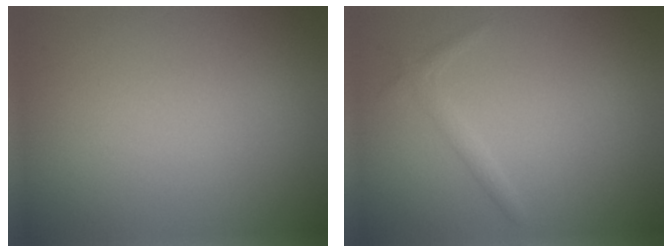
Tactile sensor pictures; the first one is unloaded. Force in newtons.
{"total": 1.1, "press": 1.1, "slide": 0.0}